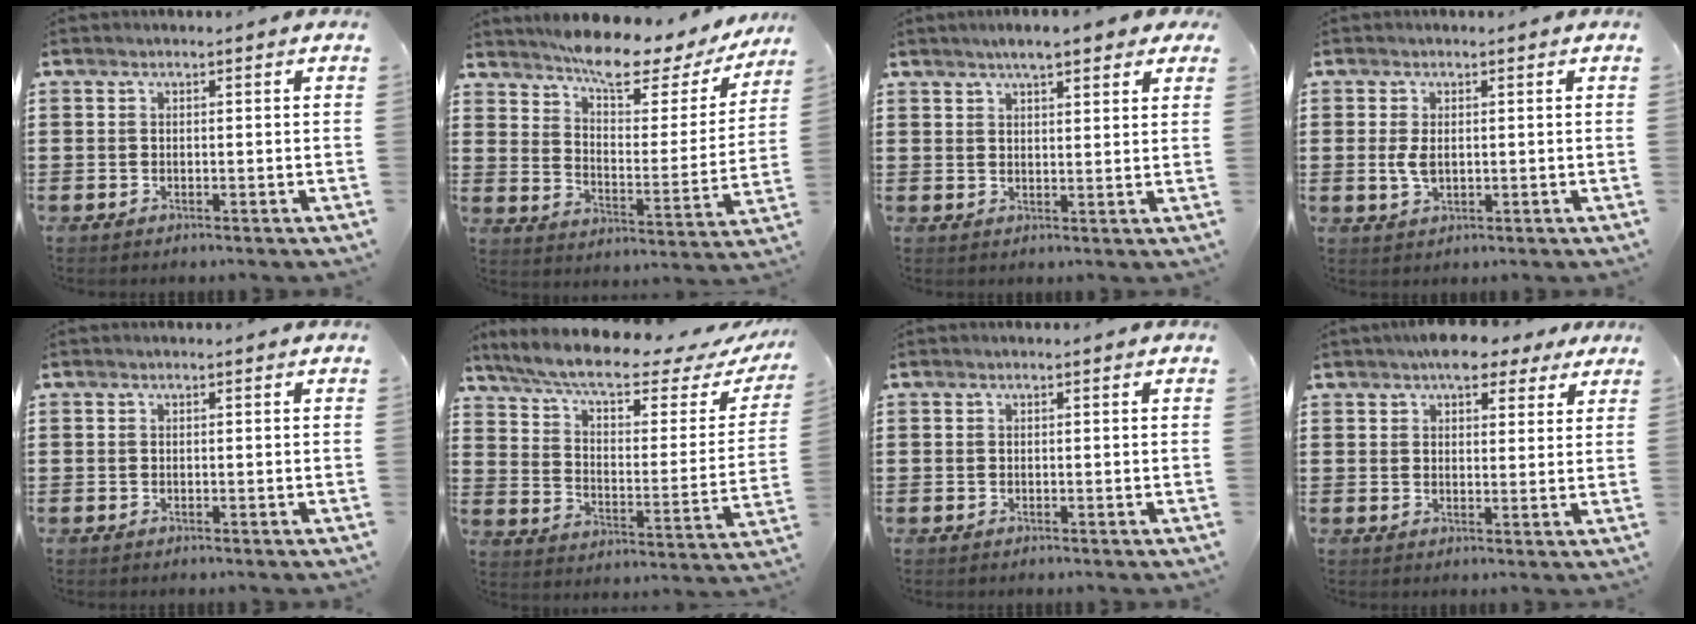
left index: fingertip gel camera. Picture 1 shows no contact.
{"total": 9.0, "force": [7.8, 1.7, 4.3], "torque": [-0.088, -0.054, 0.131]}
{"total": 4.3, "force": [3.4, 0.8, 2.5], "torque": [-0.050, 0.000, 0.058]}
{"total": 2.8, "force": [0.1, 1.5, 2.4], "torque": [-0.064, 0.000, -0.003]}
{"total": 0.0}
{"total": 9.0, "force": [7.0, 1.5, 5.5], "torque": [-0.125, -0.043, 0.118]}
{"total": 0.0}
{"total": 5.8, "force": [4.4, 2.5, 2.7], "torque": [-0.049, 0.000, 0.080]}